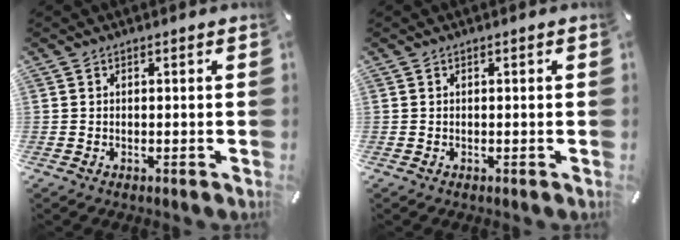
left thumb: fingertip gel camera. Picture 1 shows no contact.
{"total": 0.0}